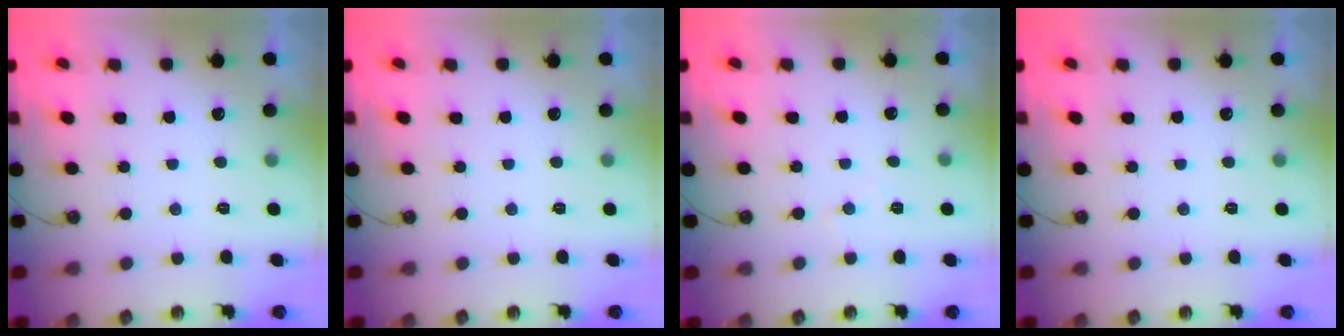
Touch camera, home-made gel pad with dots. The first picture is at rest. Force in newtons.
{"total": 0.0}
{"total": 4.0, "press": 3.9, "slide": 0.6}
{"total": 0.0}